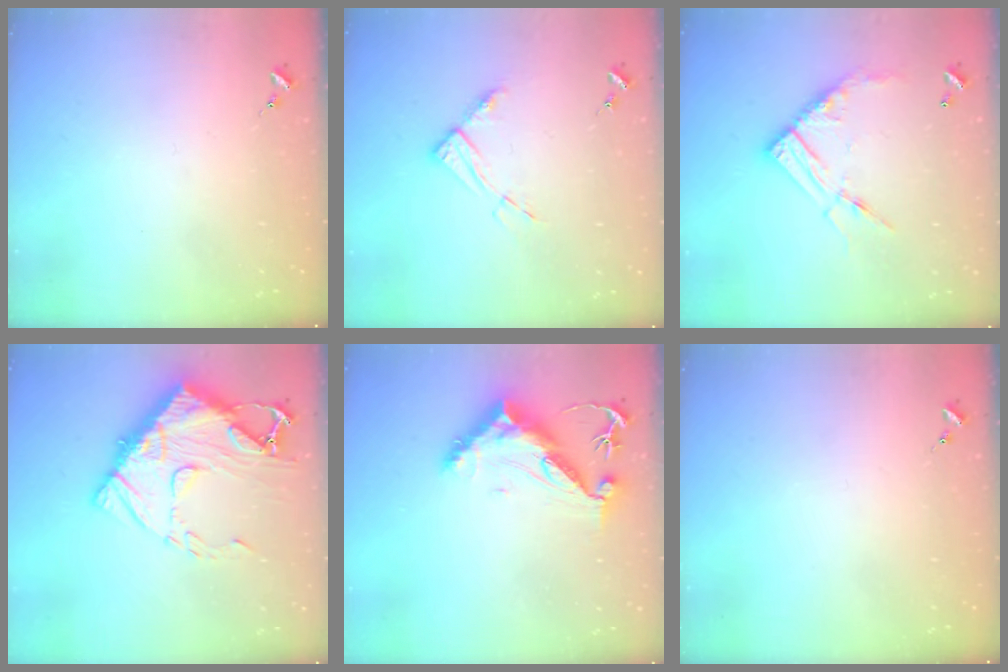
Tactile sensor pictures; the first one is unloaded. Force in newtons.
{"total": 8.7, "press": 8.6, "slide": 0.9}
{"total": 14.1, "press": 14.0, "slide": 1.4}
{"total": 17.4, "press": 17.4, "slide": 1.6}
{"total": 12.9, "press": 12.8, "slide": 0.9}
{"total": 0.0}